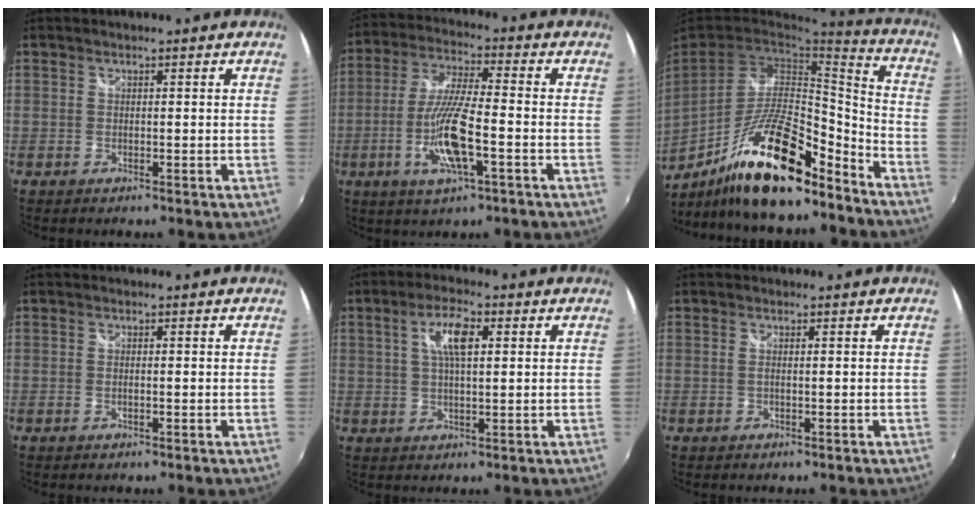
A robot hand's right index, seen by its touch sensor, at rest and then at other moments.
{"total": 12.4, "force": [-4.0, 2.5, 11.5], "torque": [-0.235, -0.008, -0.076]}
{"total": 21.2, "force": [-14.6, 5.4, 14.4], "torque": [-0.266, -0.013, -0.252]}
{"total": 0.7, "force": [-0.2, 0.1, 0.7], "torque": [-0.014, 0.001, -0.005]}
{"total": 6.4, "force": [1.9, 2.2, 5.8], "torque": [-0.105, 0.010, 0.034]}
{"total": 0.9, "force": [-0.2, -0.2, 0.9], "torque": [-0.015, 0.000, -0.005]}